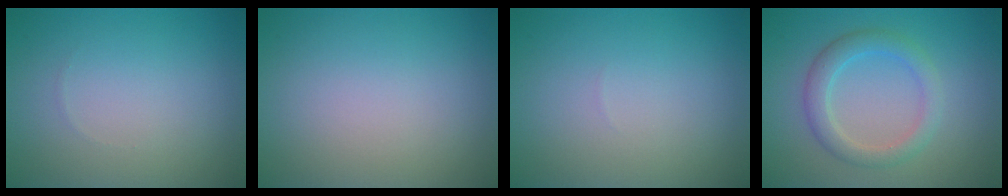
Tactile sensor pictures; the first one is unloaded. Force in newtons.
{"total": 0.0}
{"total": 0.0}
{"total": 3.1, "press": 3.1, "slide": 0.2}